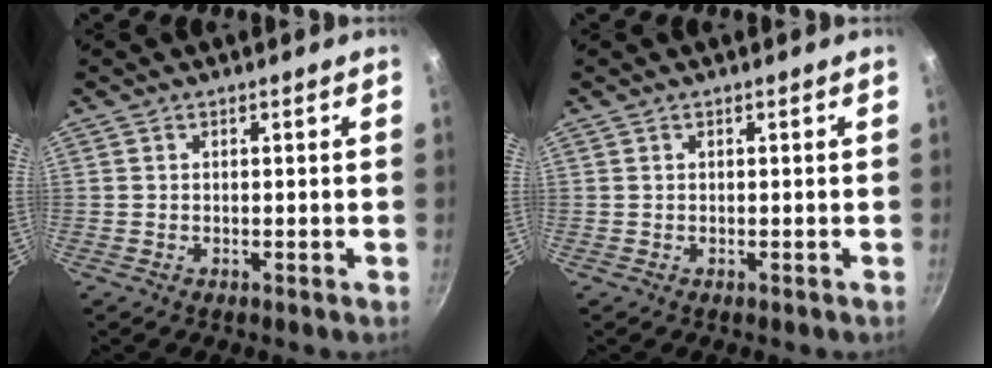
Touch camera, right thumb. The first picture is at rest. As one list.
[{"total": 0.0}]